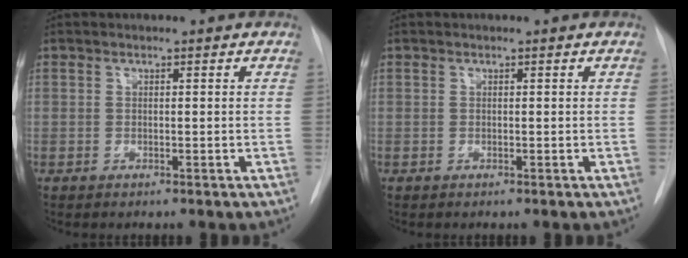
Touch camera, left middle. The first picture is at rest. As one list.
[{"total": 0.0}]